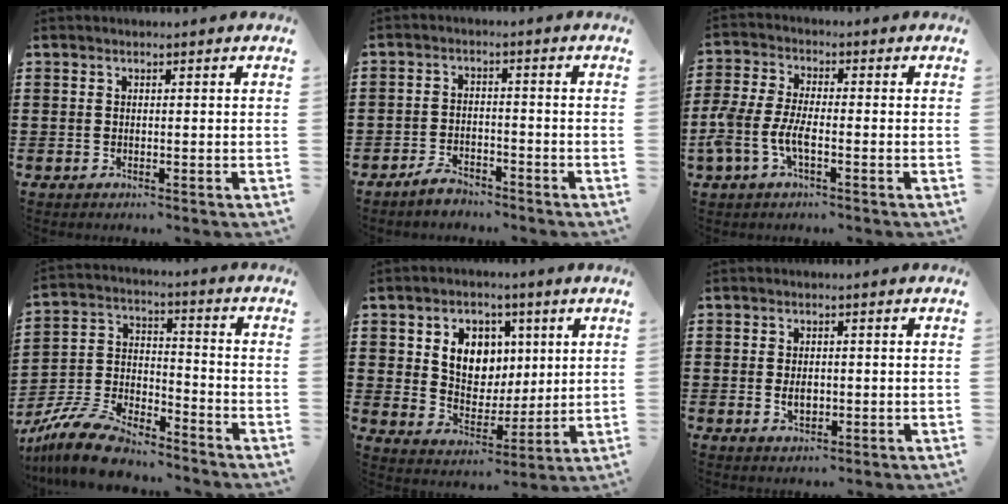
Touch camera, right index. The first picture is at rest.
{"total": 2.8, "force": [-2.6, 0.6, 0.8], "torque": [-0.018, 0.005, -0.052]}
{"total": 5.3, "force": [-2.2, 2.0, 4.4], "torque": [-0.118, -0.010, -0.052]}
{"total": 10.7, "force": [-9.5, 2.4, 4.3], "torque": [-0.099, 0.020, -0.187]}
{"total": 7.8, "force": [2.8, 6.3, 3.4], "torque": [-0.083, 0.009, 0.050]}
{"total": 2.5, "force": [-0.2, 1.6, 1.9], "torque": [-0.038, 0.005, -0.005]}